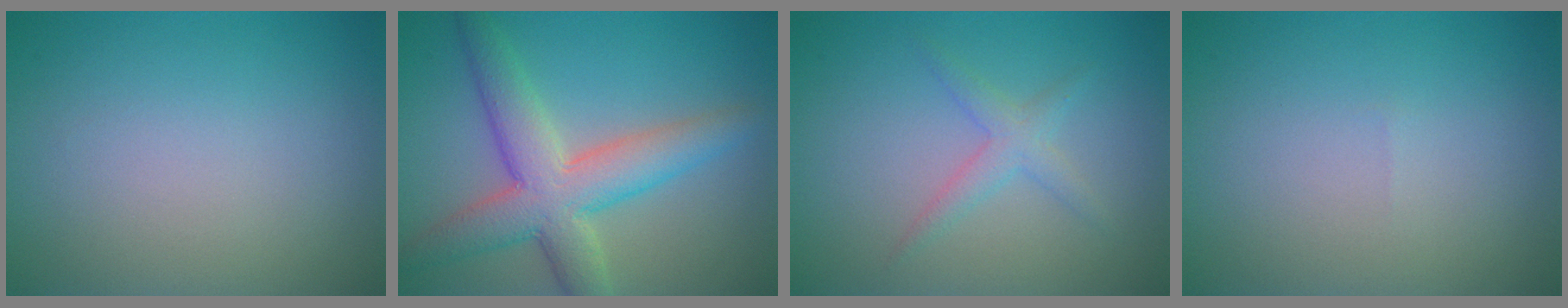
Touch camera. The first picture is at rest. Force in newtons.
{"total": 7.0, "press": 7.0, "slide": 0.2}
{"total": 1.9, "press": 1.9, "slide": 0.1}
{"total": 0.0}